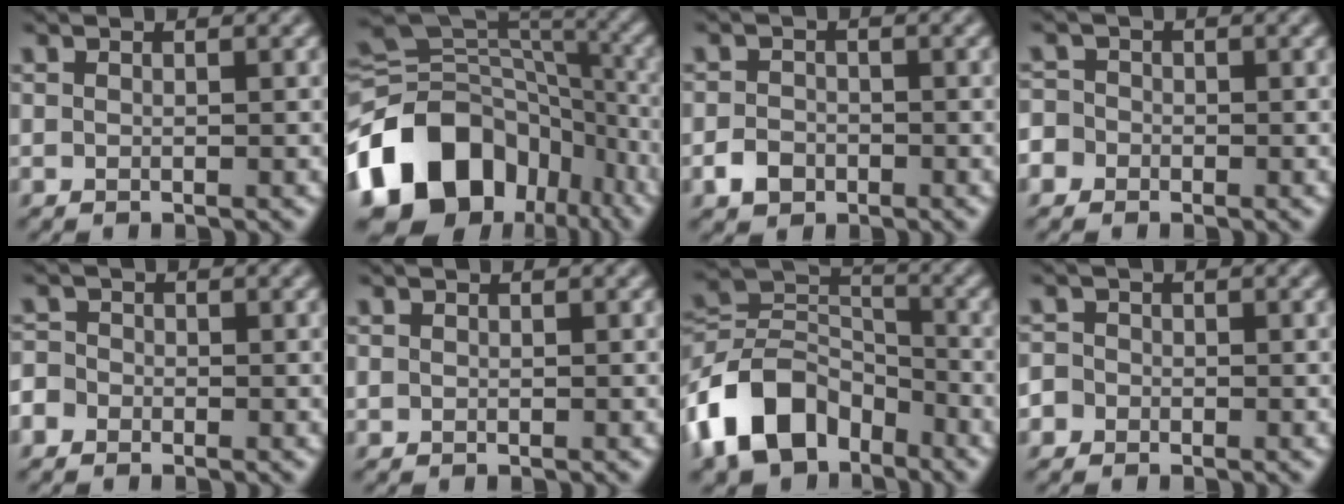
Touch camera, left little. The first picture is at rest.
{"total": 14.7, "force": [-6.8, 10.8, 7.4], "torque": [-0.155, 0.004, -0.125]}
{"total": 2.2, "force": [-1.2, 1.6, 0.8], "torque": [-0.010, 0.002, -0.028]}
{"total": 3.9, "force": [-1.8, 3.4, 0.9], "torque": [-0.003, 0.007, -0.056]}
{"total": 3.0, "force": [-1.6, 2.4, 0.7], "torque": [-0.007, 0.005, -0.043]}
{"total": 0.0}
{"total": 10.3, "force": [-5.9, 6.5, 5.4], "torque": [-0.104, 0.006, -0.129]}
{"total": 2.6, "force": [-1.0, 2.3, 0.5], "torque": [0.005, 0.010, -0.035]}